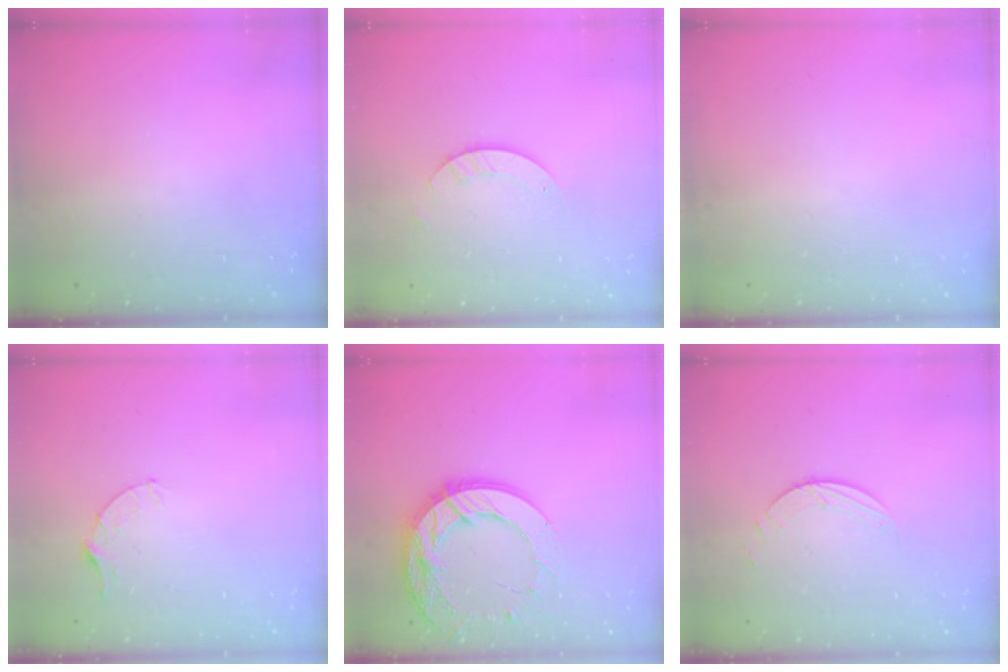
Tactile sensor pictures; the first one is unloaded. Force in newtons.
{"total": 2.6, "press": 2.6, "slide": 0.2}
{"total": 0.0}
{"total": 3.4, "press": 3.4, "slide": 0.4}
{"total": 18.0, "press": 17.9, "slide": 1.6}
{"total": 2.0, "press": 2.0, "slide": 0.2}